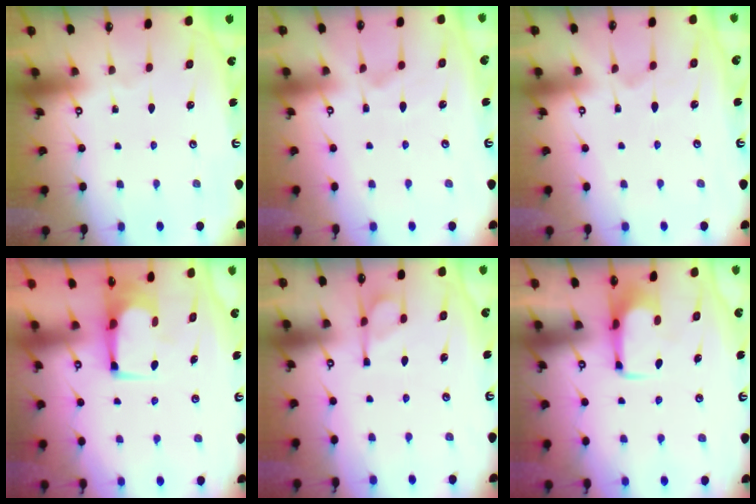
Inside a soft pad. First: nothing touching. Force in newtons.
{"total": 2.2, "press": 1.7, "slide": 1.4}
{"total": 2.7, "press": 2.5, "slide": 1.2}
{"total": 2.4, "press": 2.4, "slide": 0.2}
{"total": 2.8, "press": 2.6, "slide": 1.2}
{"total": 2.1, "press": 2.1, "slide": 0.5}